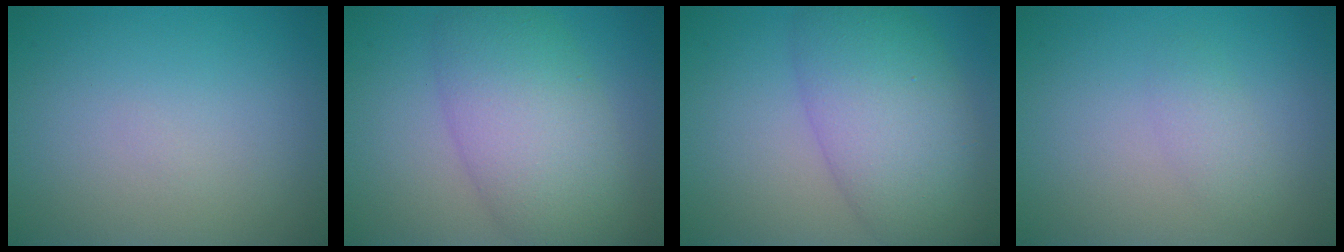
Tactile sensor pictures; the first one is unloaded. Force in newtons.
{"total": 7.7, "press": 7.7, "slide": 0.4}
{"total": 8.1, "press": 8.1, "slide": 0.2}
{"total": 1.4, "press": 1.4, "slide": 0.0}